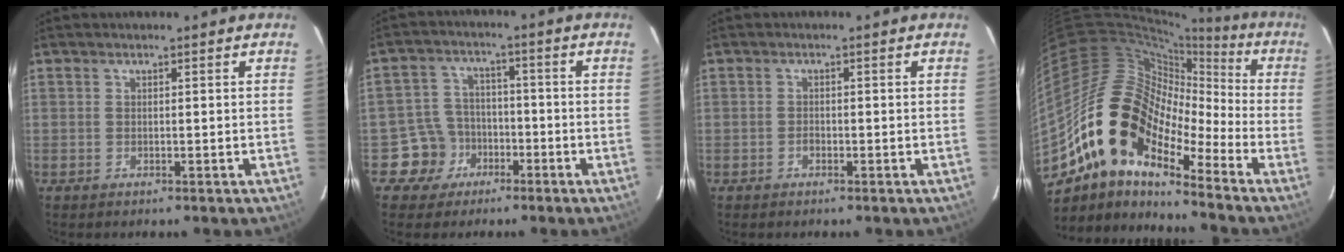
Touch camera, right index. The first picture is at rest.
{"total": 6.8, "force": [-3.6, 5.7, 0.4], "torque": [-0.027, 0.030, -0.056]}
{"total": 1.0, "force": [-0.6, 0.7, 0.3], "torque": [-0.006, 0.002, -0.010]}
{"total": 16.6, "force": [-9.6, 8.5, 10.6], "torque": [-0.173, 0.000, -0.197]}